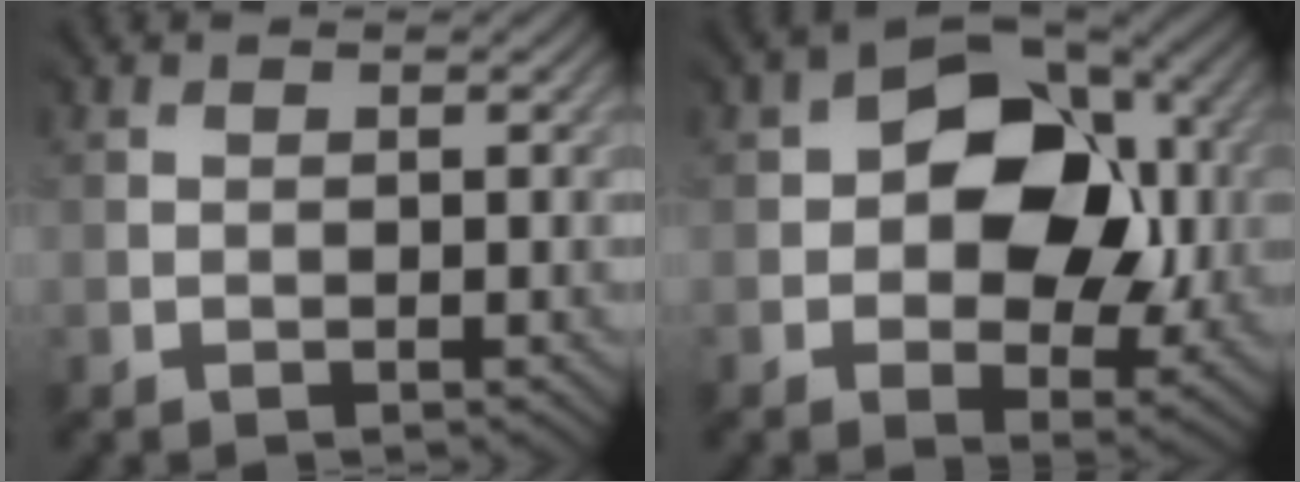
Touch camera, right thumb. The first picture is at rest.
{"total": 12.0, "force": [1.4, 8.1, 8.7], "torque": [-0.123, 0.010, 0.021]}